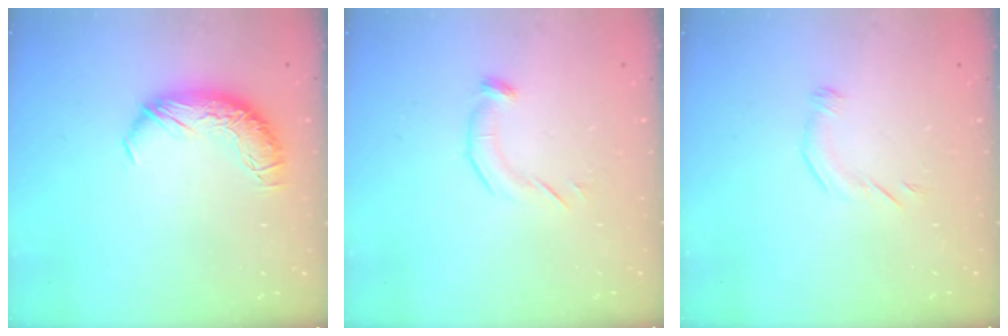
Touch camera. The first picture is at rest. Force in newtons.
{"total": 4.9, "press": 4.8, "slide": 0.6}
{"total": 4.3, "press": 4.2, "slide": 0.7}